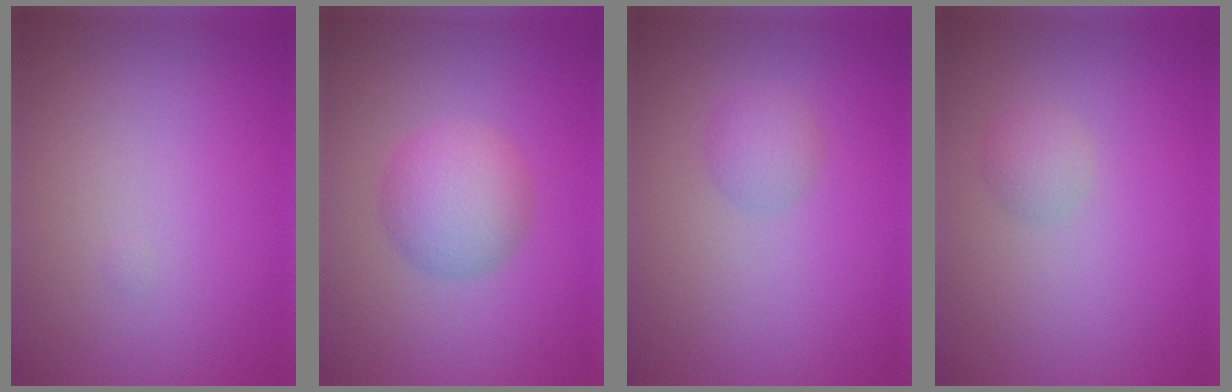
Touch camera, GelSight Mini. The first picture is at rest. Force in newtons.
{"total": 3.9, "press": 3.9, "slide": 0.2}
{"total": 1.6, "press": 1.6, "slide": 0.0}
{"total": 1.3, "press": 1.3, "slide": 0.0}